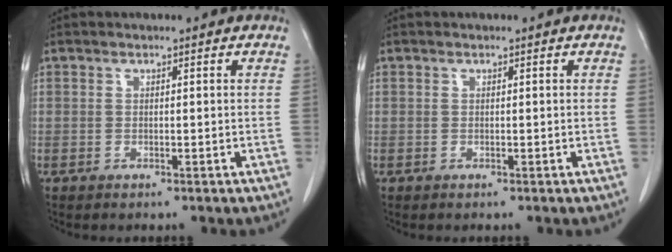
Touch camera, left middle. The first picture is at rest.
{"total": 0.0}